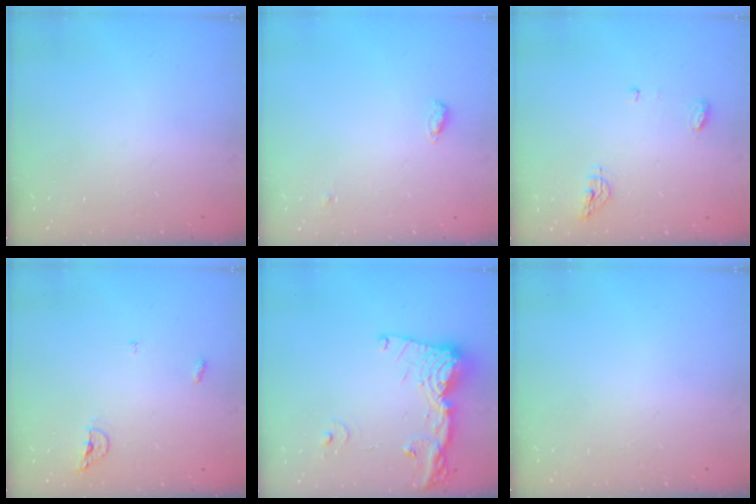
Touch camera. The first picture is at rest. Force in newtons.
{"total": 4.5, "press": 4.3, "slide": 1.2}
{"total": 9.0, "press": 5.9, "slide": 6.9}
{"total": 4.4, "press": 4.3, "slide": 1.0}
{"total": 16.5, "press": 16.4, "slide": 2.1}
{"total": 0.0}